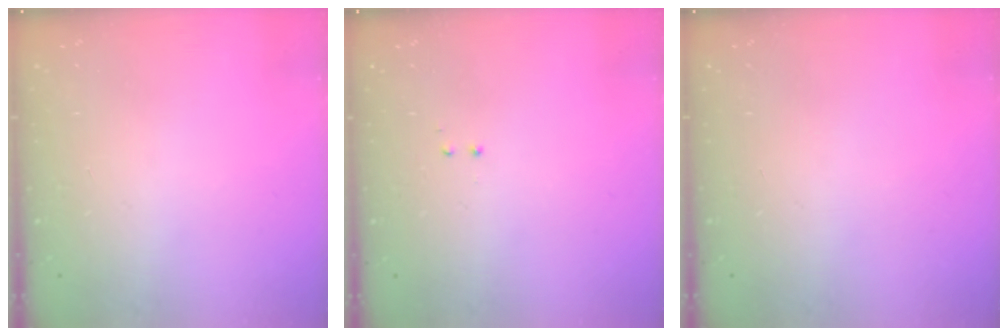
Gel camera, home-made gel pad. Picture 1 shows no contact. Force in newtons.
{"total": 0.5, "press": 0.5, "slide": 0.3}
{"total": 0.0}